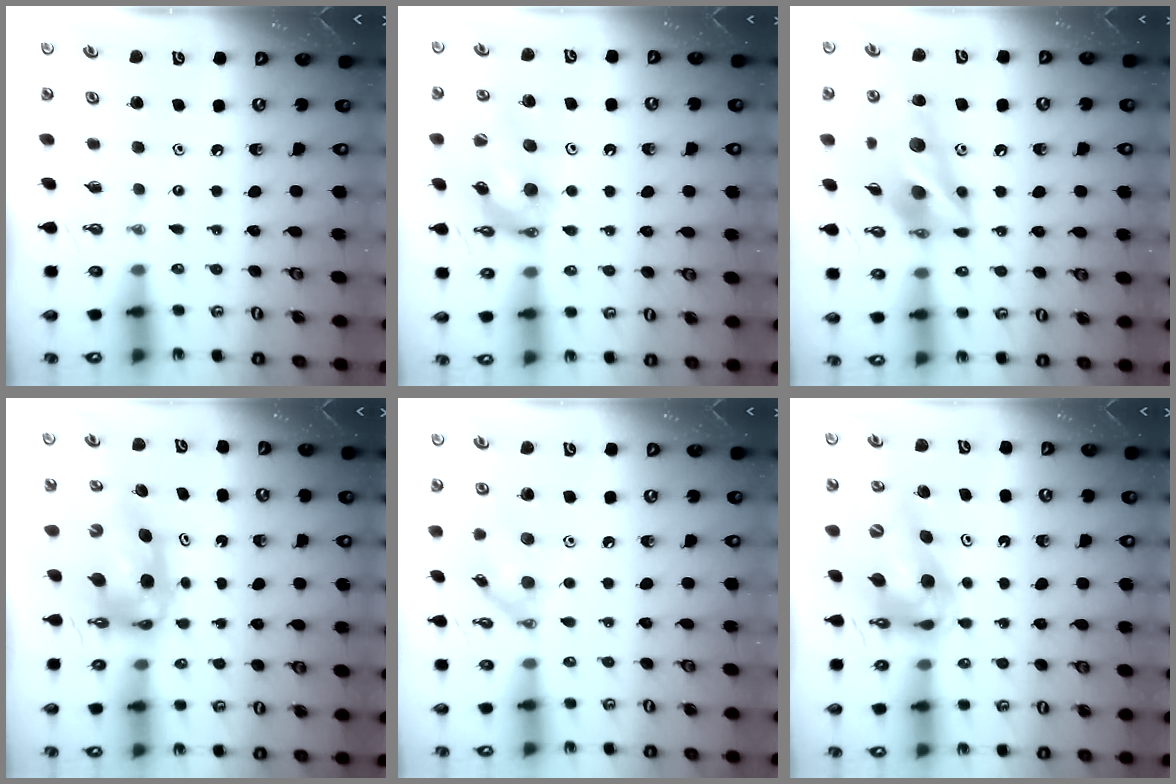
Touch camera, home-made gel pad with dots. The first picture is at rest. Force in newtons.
{"total": 13.3, "press": 12.9, "slide": 3.2}
{"total": 15.3, "press": 15.2, "slide": 1.6}
{"total": 8.3, "press": 8.2, "slide": 0.9}
{"total": 11.6, "press": 11.6, "slide": 0.4}
{"total": 13.8, "press": 13.8, "slide": 1.2}